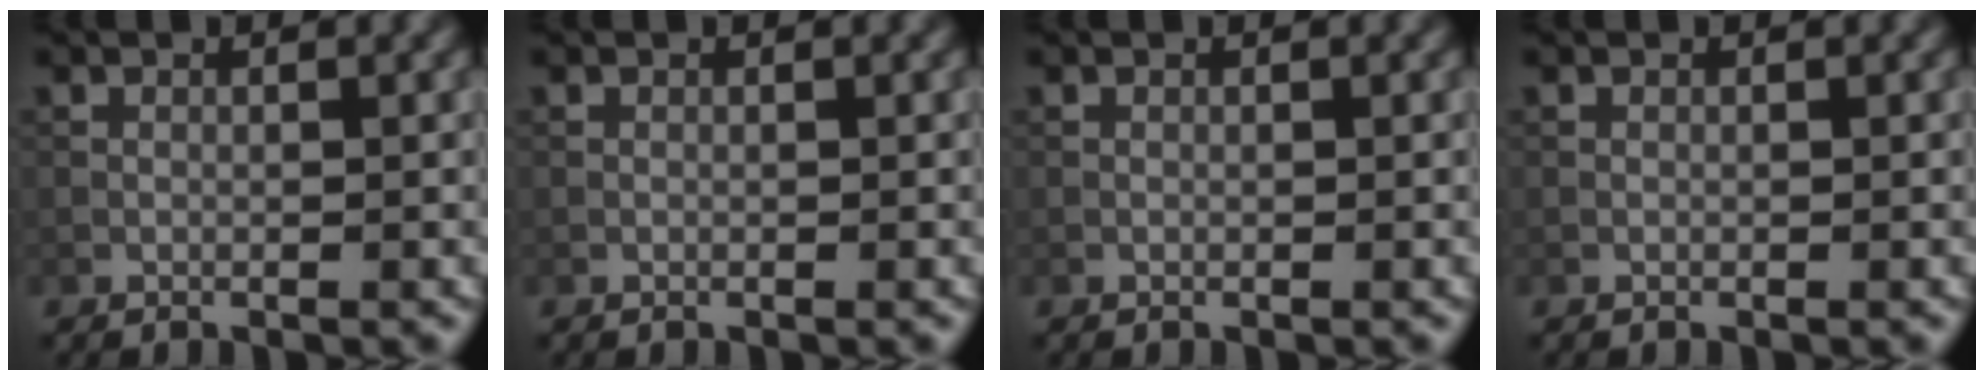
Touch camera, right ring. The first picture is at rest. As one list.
[{"total": 0.0}, {"total": 0.0}, {"total": 0.0}]